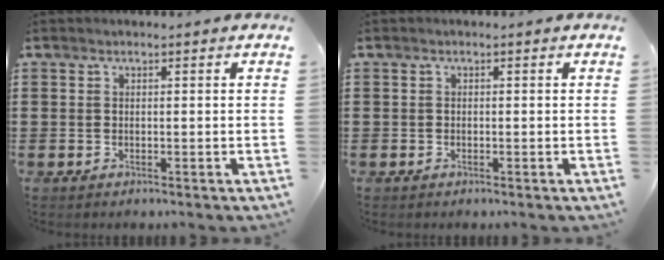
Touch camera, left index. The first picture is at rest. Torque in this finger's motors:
{"motor_torque": [0.08, 0.18, 0.06, 0.01]}